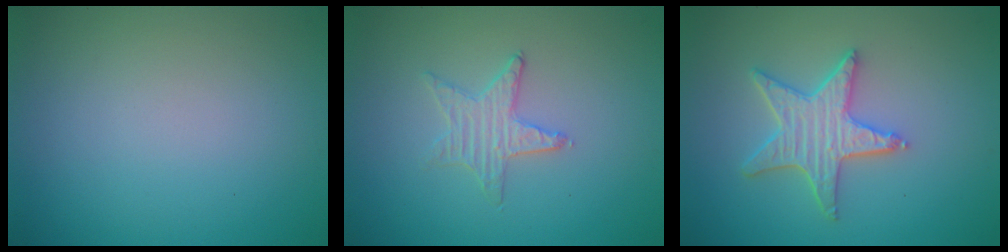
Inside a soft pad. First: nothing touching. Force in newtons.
{"total": 1.2, "press": 1.2, "slide": 0.1}
{"total": 4.1, "press": 3.7, "slide": 1.9}